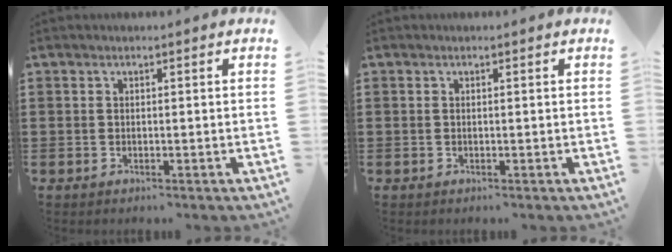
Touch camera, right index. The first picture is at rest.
{"total": 0.0}